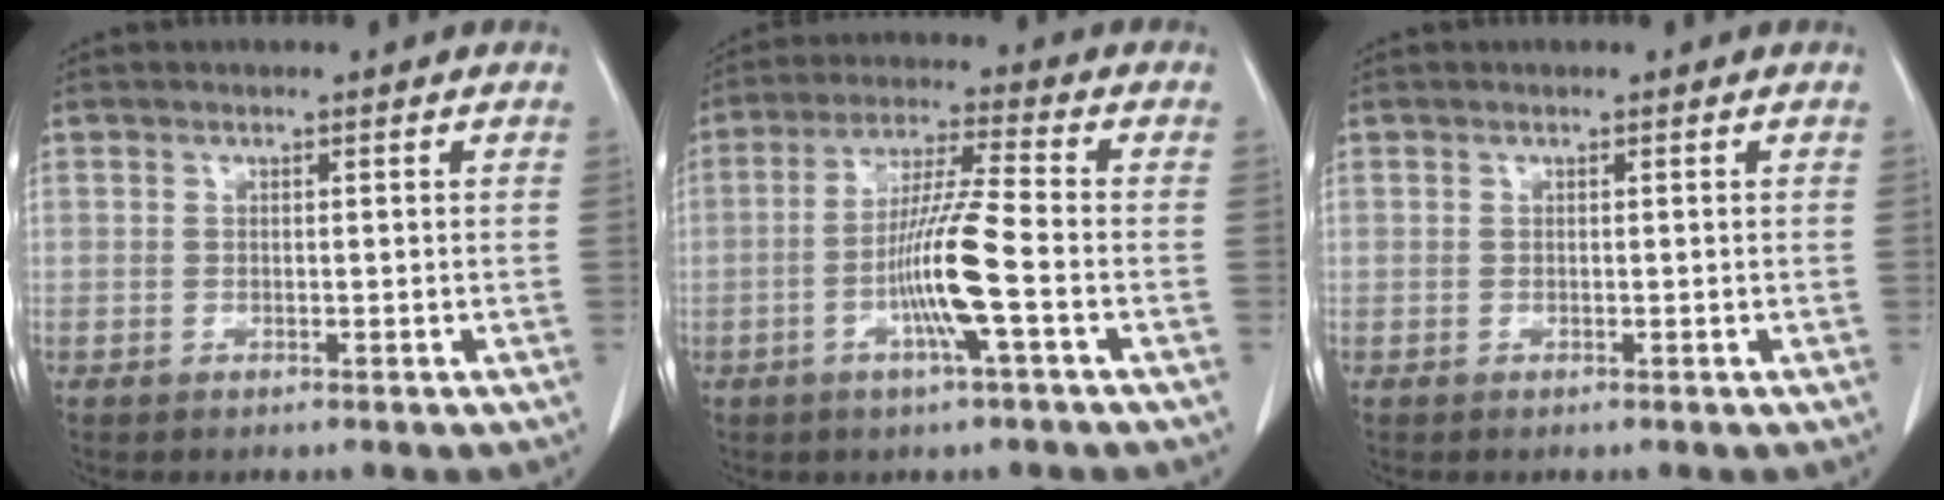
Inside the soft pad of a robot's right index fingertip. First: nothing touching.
{"total": 9.9, "force": [-2.9, -0.5, 9.4], "torque": [-0.185, -0.005, -0.058]}
{"total": 0.0}